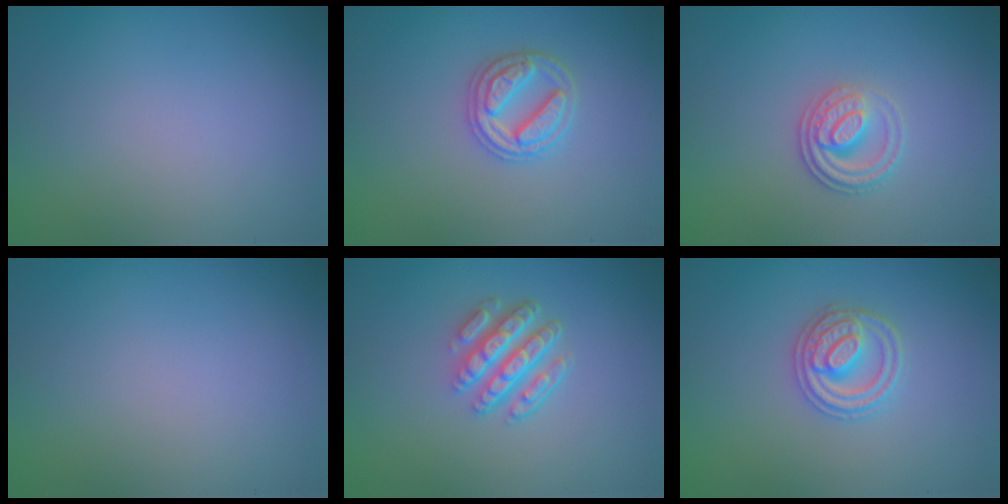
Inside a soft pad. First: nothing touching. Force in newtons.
{"total": 3.0, "press": 2.9, "slide": 0.4}
{"total": 2.8, "press": 2.5, "slide": 1.3}
{"total": 0.0}
{"total": 4.8, "press": 3.5, "slide": 3.2}
{"total": 3.0, "press": 3.0, "slide": 0.4}